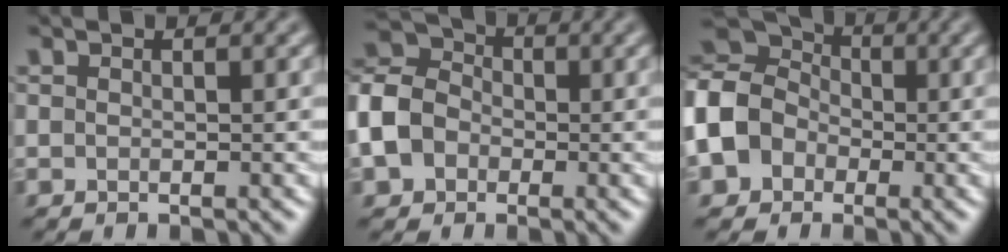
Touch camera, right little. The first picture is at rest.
{"total": 6.9, "force": [-2.0, 5.3, 4.0], "torque": [-0.102, 0.000, -0.053]}
{"total": 9.7, "force": [-1.7, 8.2, 4.9], "torque": [-0.114, 0.006, -0.066]}